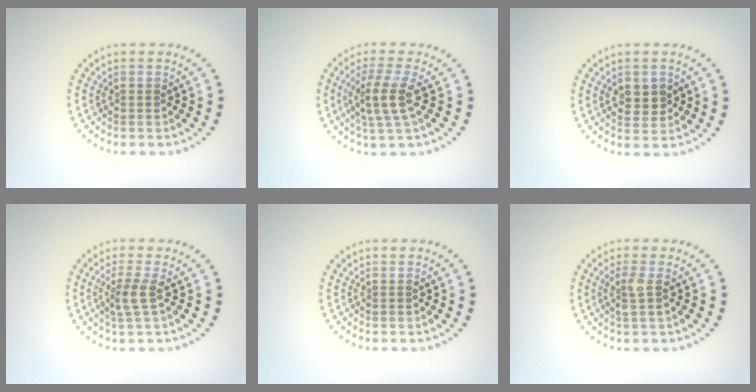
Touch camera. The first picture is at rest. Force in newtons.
{"total": 3.6, "press": 3.2, "slide": 1.7}
{"total": 2.6, "press": 2.6, "slide": 0.6}
{"total": 2.0, "press": 1.6, "slide": 1.2}
{"total": 0.0}
{"total": 1.8, "press": 1.5, "slide": 1.0}